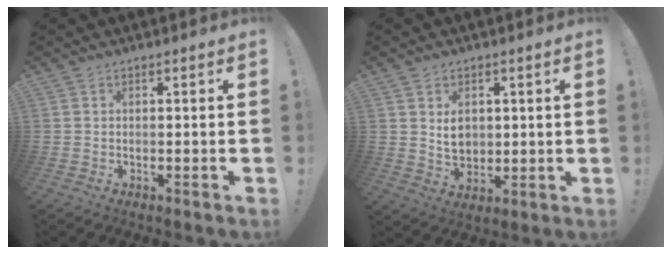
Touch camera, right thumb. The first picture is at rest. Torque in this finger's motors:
{"motor_torque": [0.47, 0.49, -0.02, 0.12, 0.16]}